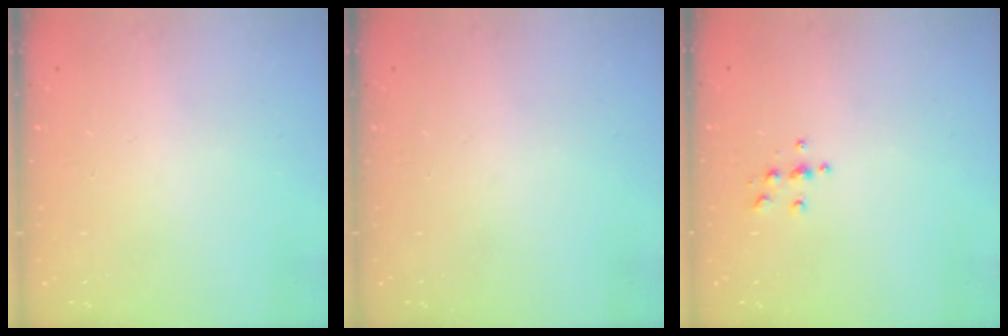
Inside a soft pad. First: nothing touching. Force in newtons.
{"total": 0.0}
{"total": 3.8, "press": 3.8, "slide": 0.4}